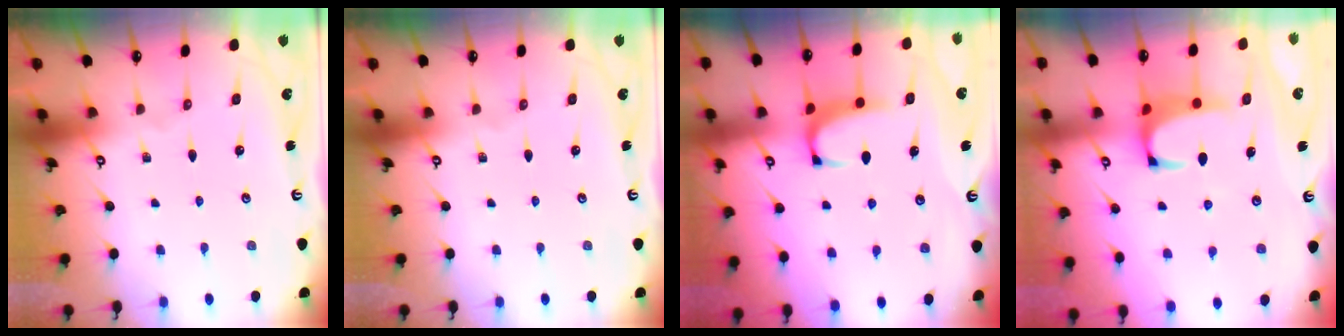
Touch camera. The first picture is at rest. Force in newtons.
{"total": 0.0}
{"total": 0.9, "press": 0.6, "slide": 0.6}
{"total": 1.5, "press": 1.4, "slide": 0.6}